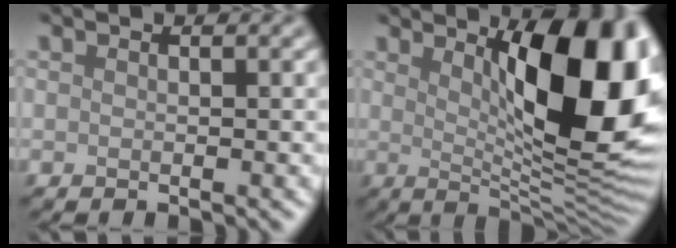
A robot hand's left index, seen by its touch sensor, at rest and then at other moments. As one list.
[{"total": 13.4, "force": [3.4, 4.3, 12.3], "torque": [-0.153, -0.007, 0.052]}]